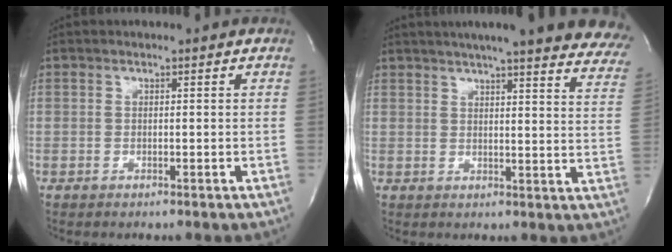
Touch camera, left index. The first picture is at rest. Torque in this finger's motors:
{"motor_torque": [0.34, -0.41, 0.71, 0.14]}